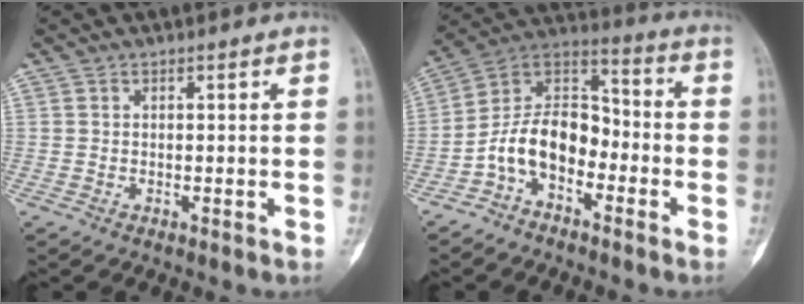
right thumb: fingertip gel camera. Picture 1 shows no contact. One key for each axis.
{"total": 12.2, "fx": -4.7, "fy": 7.7, "fz": 8.1, "tx": -0.131, "ty": 0.076, "tz": -0.103}